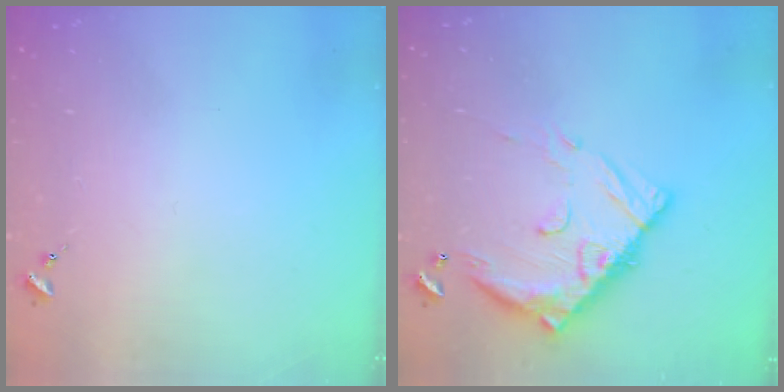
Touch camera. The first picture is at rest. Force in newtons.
{"total": 14.4, "press": 14.4, "slide": 1.3}